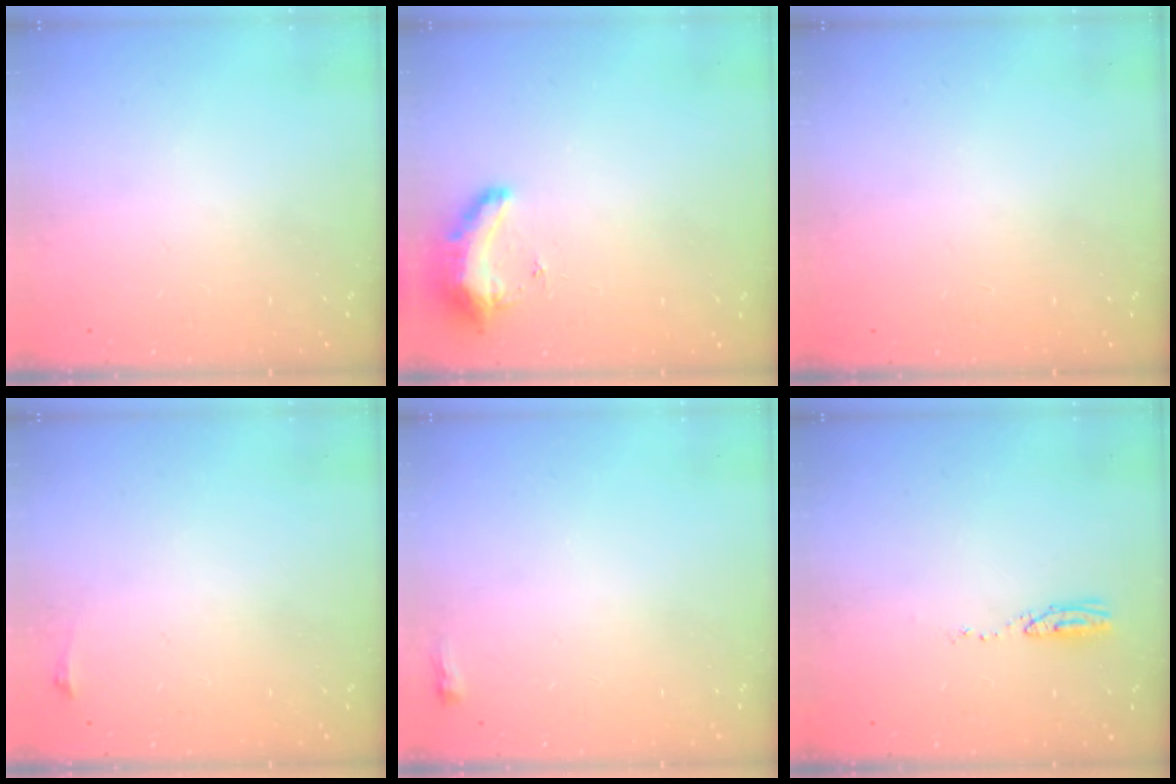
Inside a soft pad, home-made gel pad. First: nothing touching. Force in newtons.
{"total": 8.8, "press": 8.8, "slide": 0.7}
{"total": 0.0}
{"total": 2.8, "press": 2.1, "slide": 1.9}
{"total": 2.2, "press": 2.2, "slide": 0.6}
{"total": 14.7, "press": 6.3, "slide": 13.3}